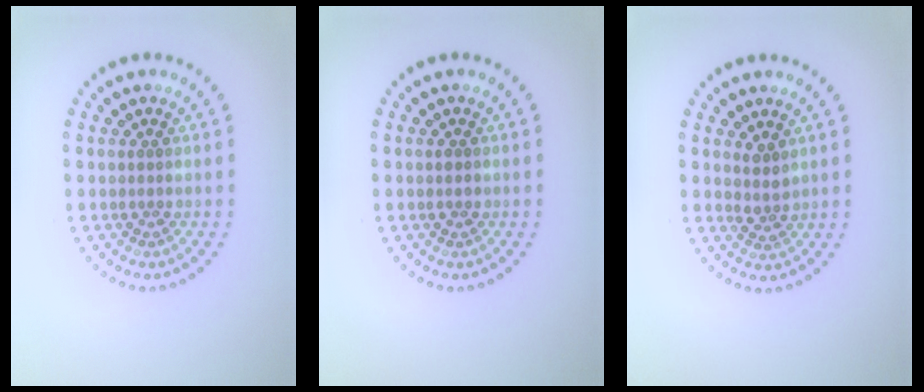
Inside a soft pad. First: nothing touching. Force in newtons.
{"total": 0.9, "press": 0.9, "slide": 0.1}
{"total": 1.6, "press": 1.2, "slide": 1.0}